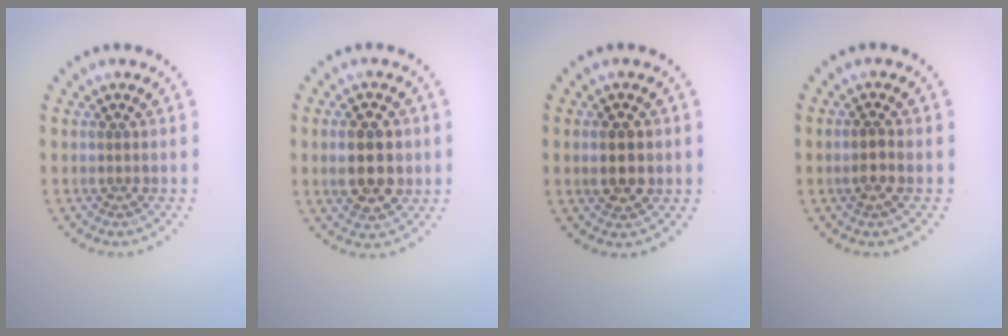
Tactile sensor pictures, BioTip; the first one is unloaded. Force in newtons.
{"total": 5.2, "press": 5.1, "slide": 0.3}
{"total": 2.8, "press": 2.8, "slide": 0.2}
{"total": 1.0, "press": 0.9, "slide": 0.5}